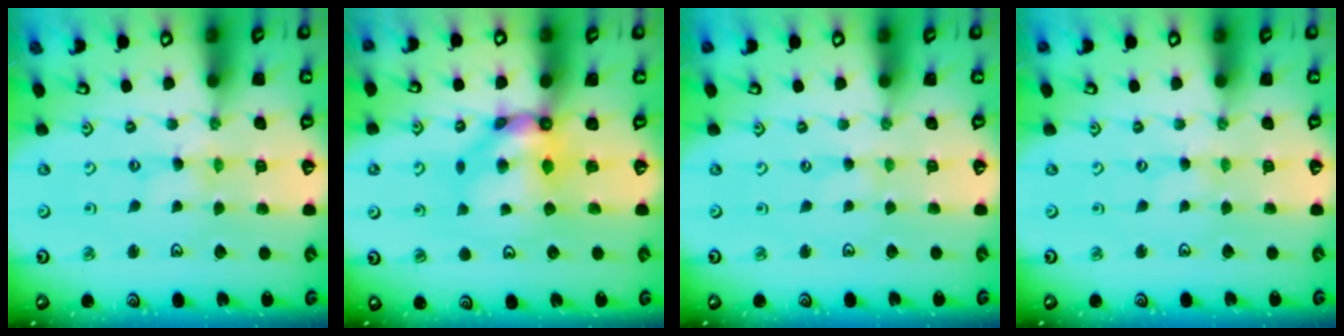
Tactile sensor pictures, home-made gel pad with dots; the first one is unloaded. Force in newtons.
{"total": 7.3, "press": 7.2, "slide": 0.8}
{"total": 0.0}
{"total": 0.0}